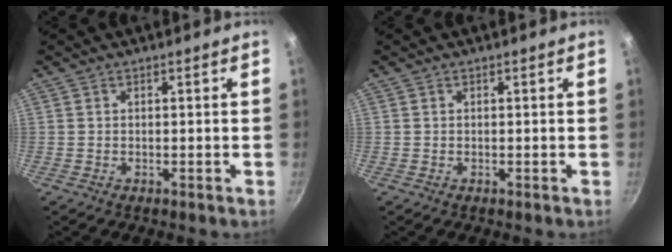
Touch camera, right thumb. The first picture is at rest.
{"total": 0.0}